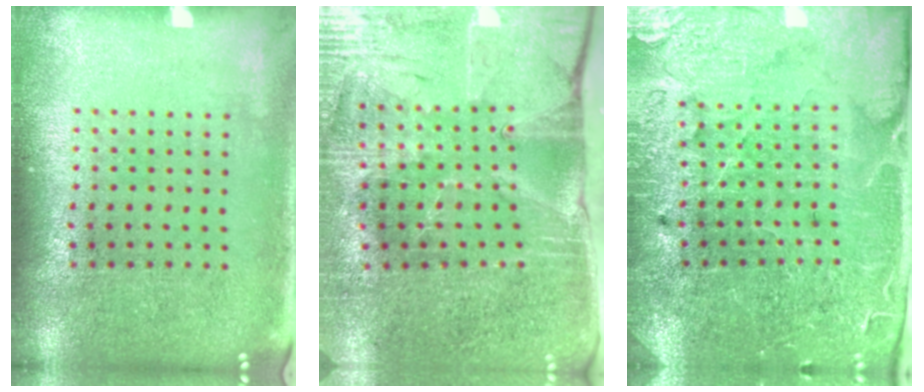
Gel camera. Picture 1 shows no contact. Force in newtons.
{"total": 4.4, "press": 3.7, "slide": 2.4}
{"total": 3.6, "press": 3.6, "slide": 0.6}